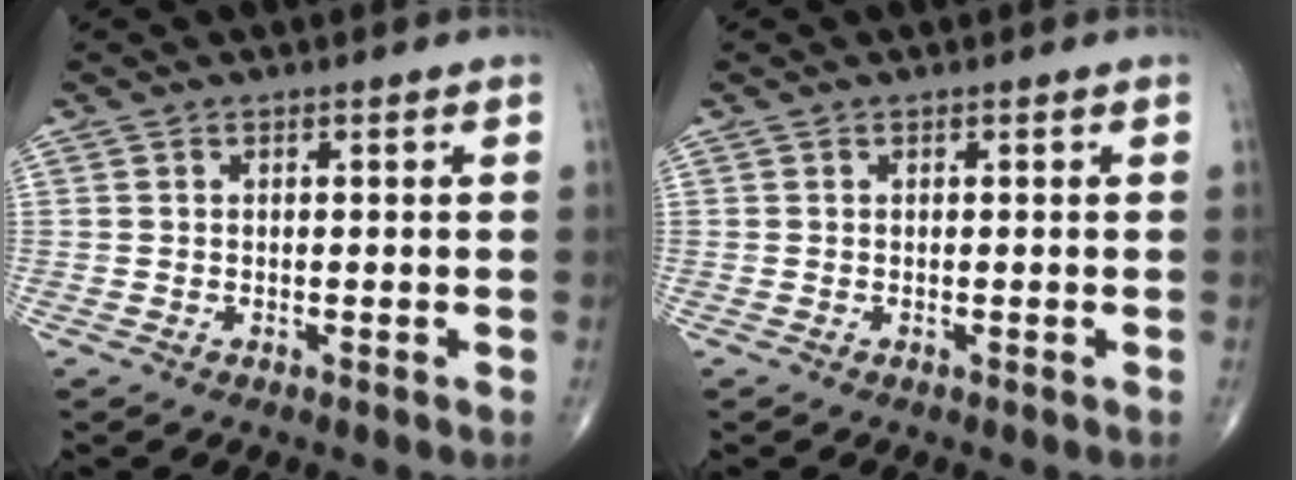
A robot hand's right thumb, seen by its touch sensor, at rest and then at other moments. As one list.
[{"total": 0.0}]